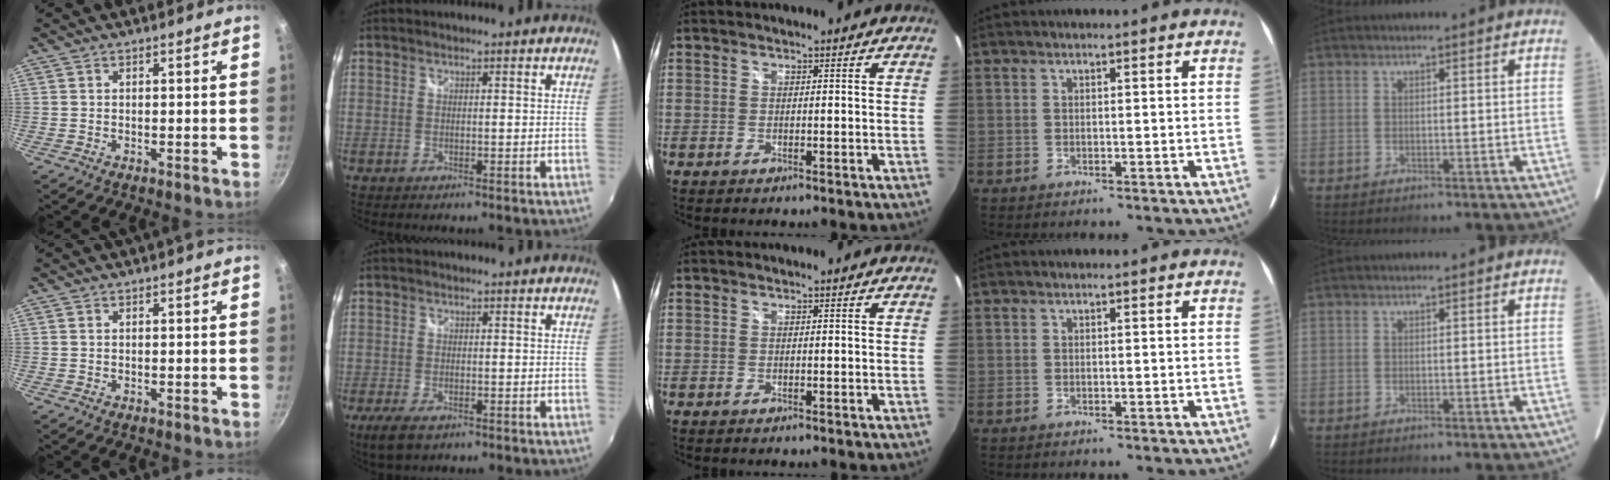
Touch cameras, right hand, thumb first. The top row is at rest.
{"index": {"total": 4.6, "force": [-2.7, 2.0, 3.1], "torque": [-0.072, -0.015, -0.047]}}